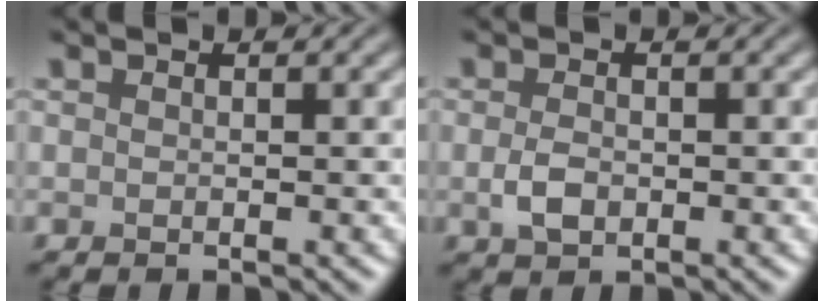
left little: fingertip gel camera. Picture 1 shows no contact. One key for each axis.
{"total": 1.9, "fx": -0.4, "fy": 1.2, "fz": 1.5, "tx": -0.032, "ty": -0.002, "tz": -0.007}